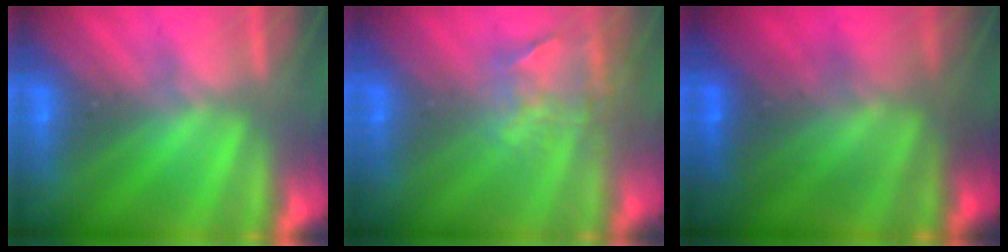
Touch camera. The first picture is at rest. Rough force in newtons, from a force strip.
{"total": 4.4}
{"total": 8.9}